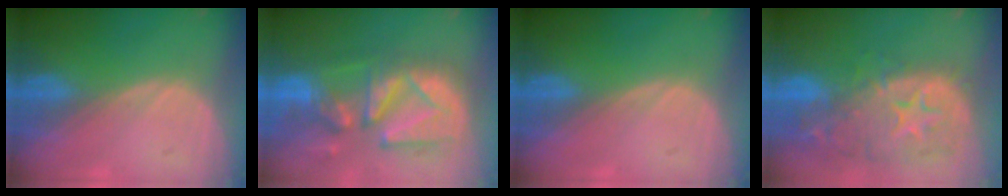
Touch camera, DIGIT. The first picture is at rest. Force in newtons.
{"total": 12.5, "press": 11.0, "slide": 5.9}
{"total": 0.0}
{"total": 14.0, "press": 11.3, "slide": 8.3}